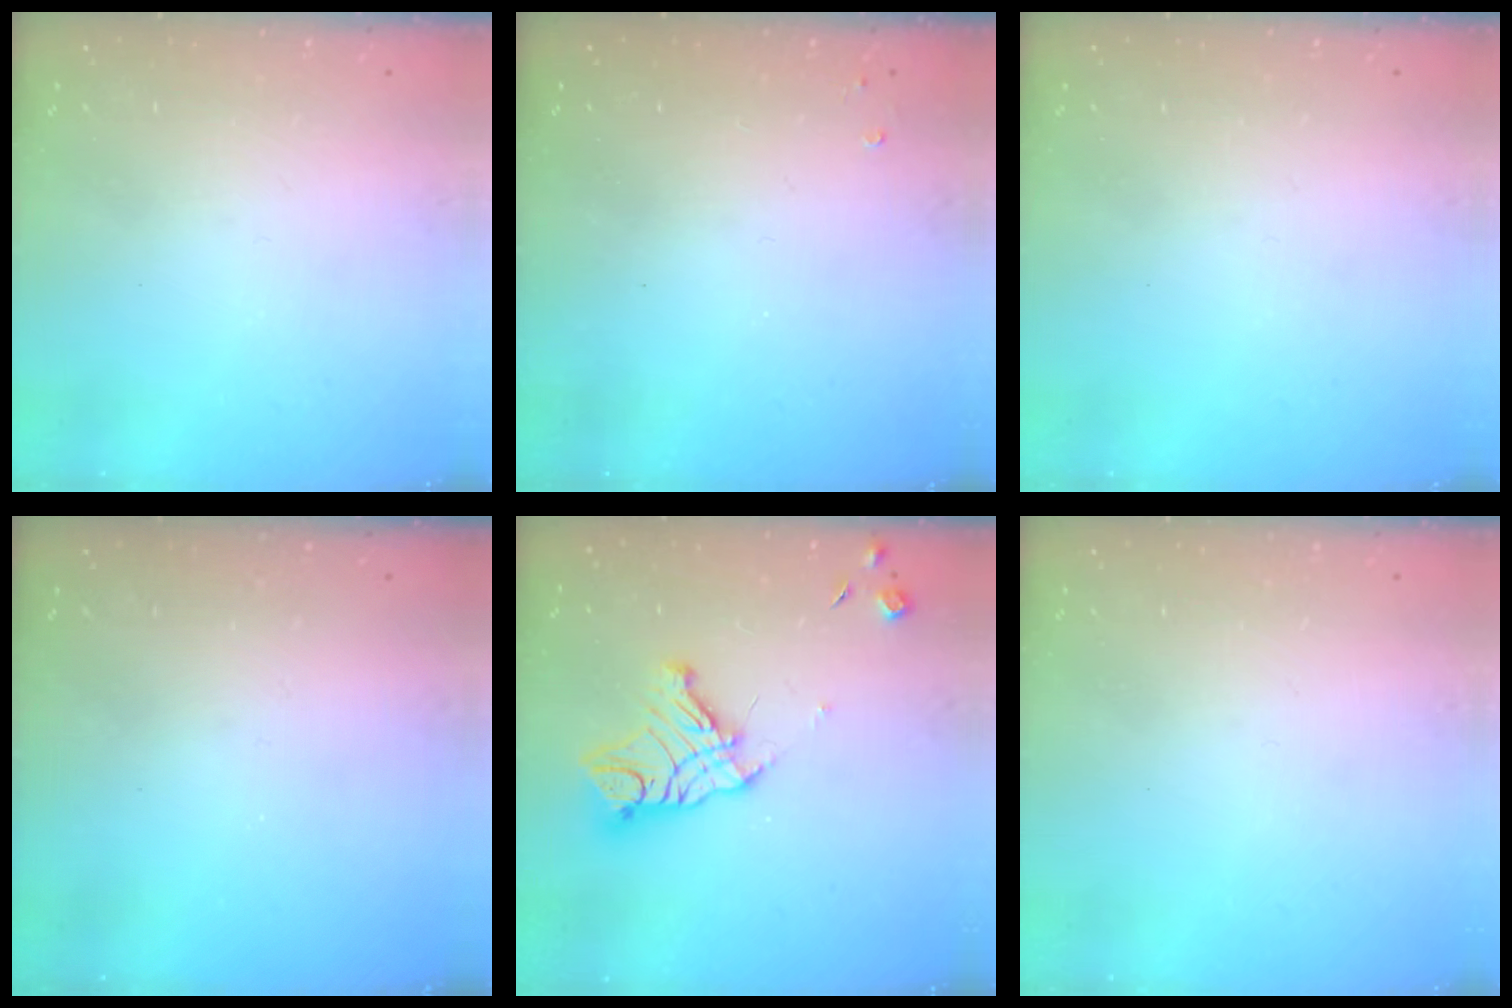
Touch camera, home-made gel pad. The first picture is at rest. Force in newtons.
{"total": 1.8, "press": 1.8, "slide": 0.3}
{"total": 0.0}
{"total": 0.0}
{"total": 13.7, "press": 13.7, "slide": 1.4}
{"total": 0.0}